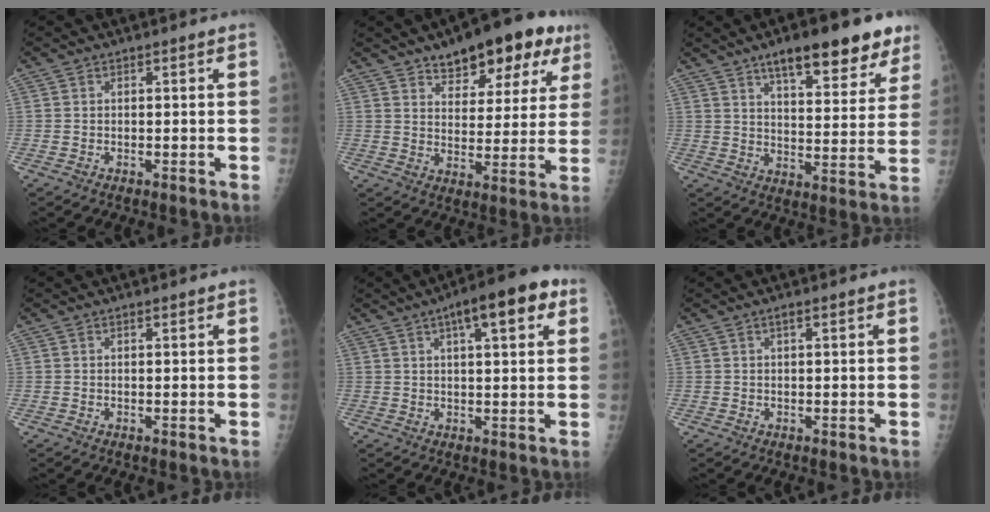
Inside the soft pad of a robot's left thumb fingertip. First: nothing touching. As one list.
[{"total": 16.0, "force": [10.0, 7.6, 9.9], "torque": [-0.080, -0.027, 0.138]}, {"total": 16.9, "force": [11.2, 5.8, 11.2], "torque": [-0.109, -0.047, 0.164]}, {"total": 0.6, "force": [0.4, 0.1, 0.4], "torque": [-0.006, -0.001, 0.005]}, {"total": 11.4, "force": [5.2, 3.5, 9.5], "torque": [-0.116, 0.008, 0.066]}, {"total": 1.1, "force": [0.6, 0.2, 1.0], "torque": [-0.018, 0.003, 0.008]}]